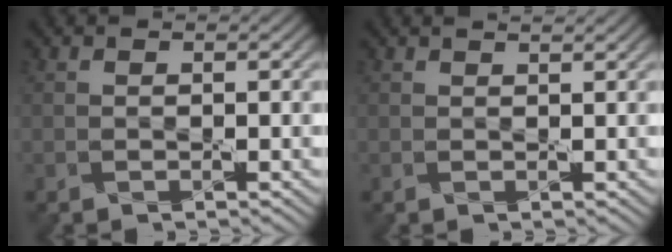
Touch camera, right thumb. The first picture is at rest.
{"total": 0.9, "force": [0.8, 0.0, 0.3], "torque": [-0.010, -0.003, 0.009]}